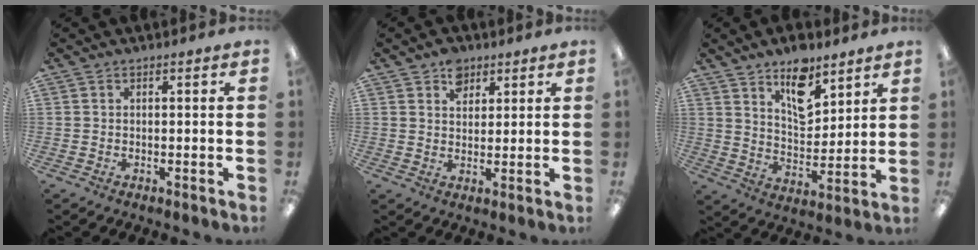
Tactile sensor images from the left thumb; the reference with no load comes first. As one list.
[{"total": 5.1, "force": [3.2, 3.4, 2.0], "torque": [-0.017, -0.008, 0.055]}, {"total": 11.5, "force": [8.1, 5.4, 6.2], "torque": [-0.078, -0.048, 0.140]}]